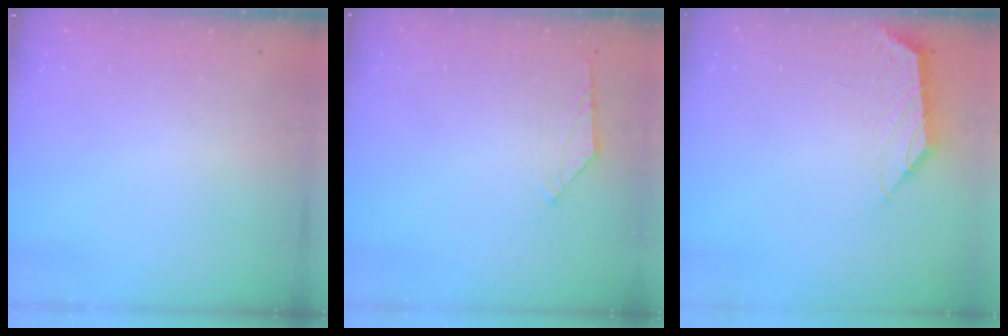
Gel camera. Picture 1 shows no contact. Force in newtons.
{"total": 4.5, "press": 4.4, "slide": 0.7}
{"total": 1.3, "press": 1.2, "slide": 0.4}